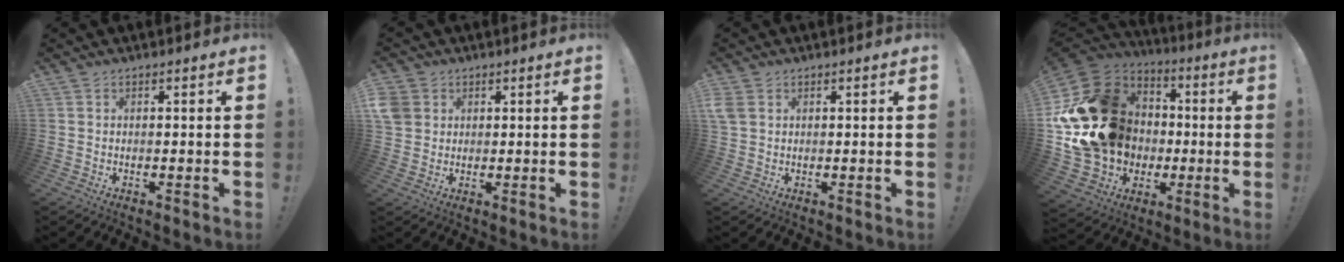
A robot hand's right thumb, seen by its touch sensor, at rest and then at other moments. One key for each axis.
{"total": 5.4, "fx": 2.0, "fy": 4.7, "fz": 1.8, "tx": -0.037, "ty": -0.004, "tz": 0.040}
{"total": 3.6, "fx": 1.5, "fy": 2.7, "fz": 1.9, "tx": -0.040, "ty": 0.000, "tz": 0.030}
{"total": 25.5, "fx": 1.8, "fy": 21.6, "fz": 13.4, "tx": -0.222, "ty": -0.016, "tz": 0.096}